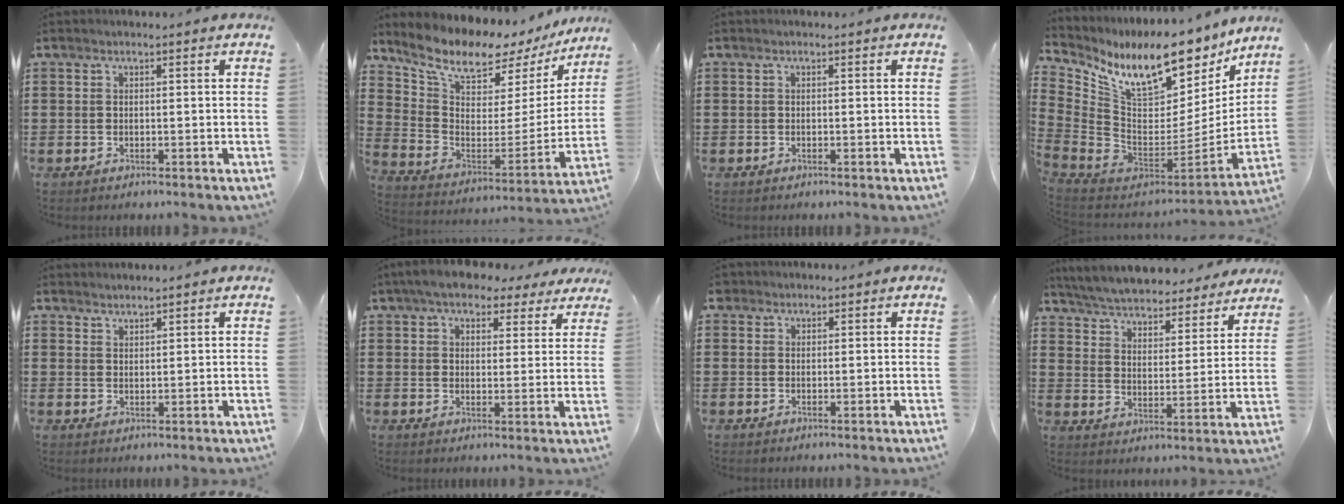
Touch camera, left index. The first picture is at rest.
{"total": 9.5, "force": [8.3, 2.6, 3.9], "torque": [-0.104, -0.065, 0.140]}
{"total": 0.0}
{"total": 13.0, "force": [9.4, 4.6, 7.7], "torque": [-0.157, -0.080, 0.161]}
{"total": 1.7, "force": [1.7, -0.1, -0.2], "torque": [0.002, 0.000, 0.034]}
{"total": 6.3, "force": [5.4, 2.3, 2.3], "torque": [-0.059, -0.003, 0.098]}
{"total": 1.3, "force": [0.9, 0.8, 0.1], "torque": [-0.007, 0.006, 0.018]}
{"total": 5.5, "force": [5.5, -0.1, 0.6], "torque": [-0.040, -0.043, 0.094]}